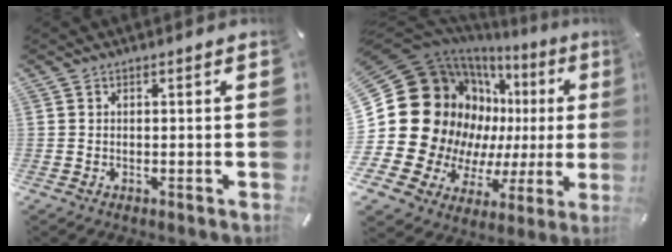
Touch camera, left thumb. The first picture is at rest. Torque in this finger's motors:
{"motor_torque": [1.19, 2.34, 2.77, 0.00, 0.34]}